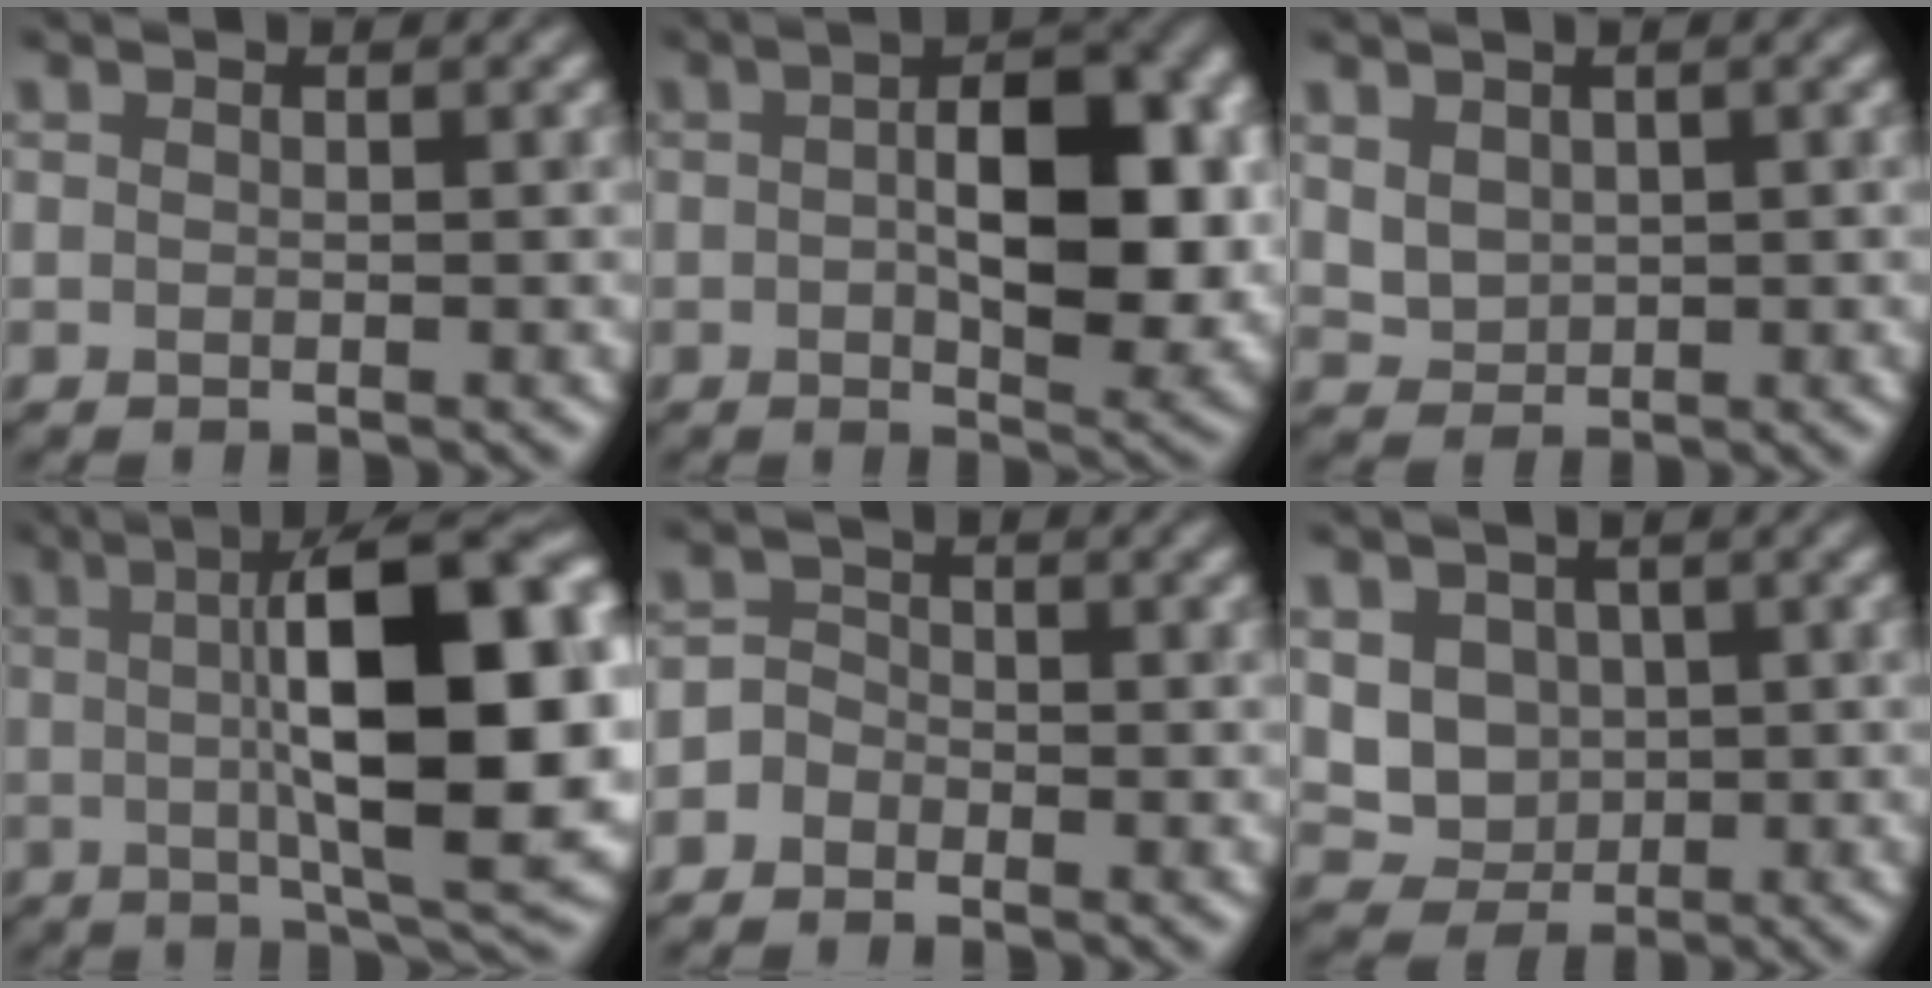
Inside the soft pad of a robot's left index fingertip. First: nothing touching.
{"total": 9.2, "force": [0.4, 4.3, 8.1], "torque": [-0.114, 0.002, 0.004]}
{"total": 2.1, "force": [0.8, 1.6, 1.1], "torque": [-0.025, -0.004, 0.023]}
{"total": 16.1, "force": [1.4, 5.1, 15.2], "torque": [-0.194, 0.013, 0.019]}
{"total": 1.6, "force": [-1.0, 1.2, 0.4], "torque": [0.004, 0.006, -0.025]}
{"total": 4.0, "force": [0.8, 3.5, 1.8], "torque": [-0.039, -0.005, 0.021]}